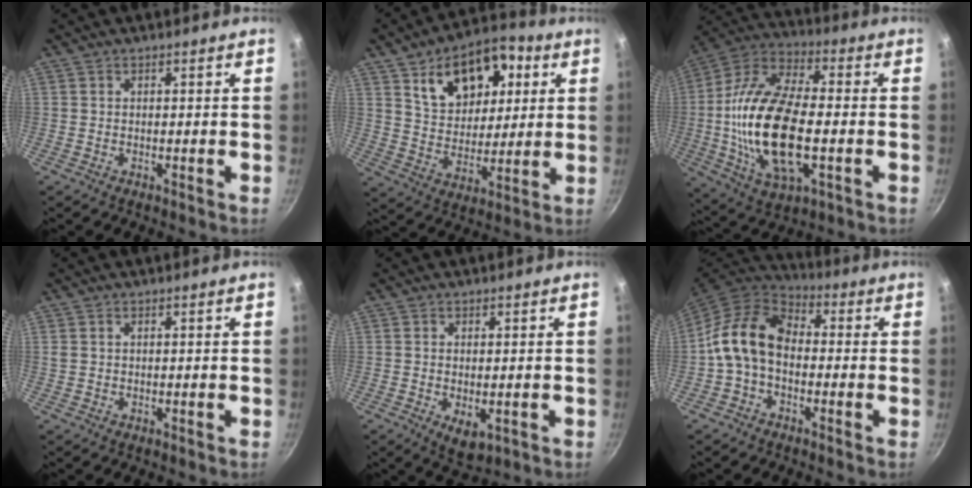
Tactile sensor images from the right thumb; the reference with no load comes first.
{"total": 17.8, "force": [7.2, 11.2, 11.7], "torque": [-0.131, -0.010, 0.121]}
{"total": 23.5, "force": [-2.7, 11.0, 20.5], "torque": [-0.412, 0.012, -0.044]}
{"total": 1.1, "force": [0.4, 0.7, 0.7], "torque": [-0.017, 0.006, 0.013]}
{"total": 4.4, "force": [-1.1, 2.3, 3.6], "torque": [-0.058, -0.011, -0.009]}
{"total": 12.9, "force": [-1.3, 8.9, 9.3], "torque": [-0.164, 0.035, -0.038]}